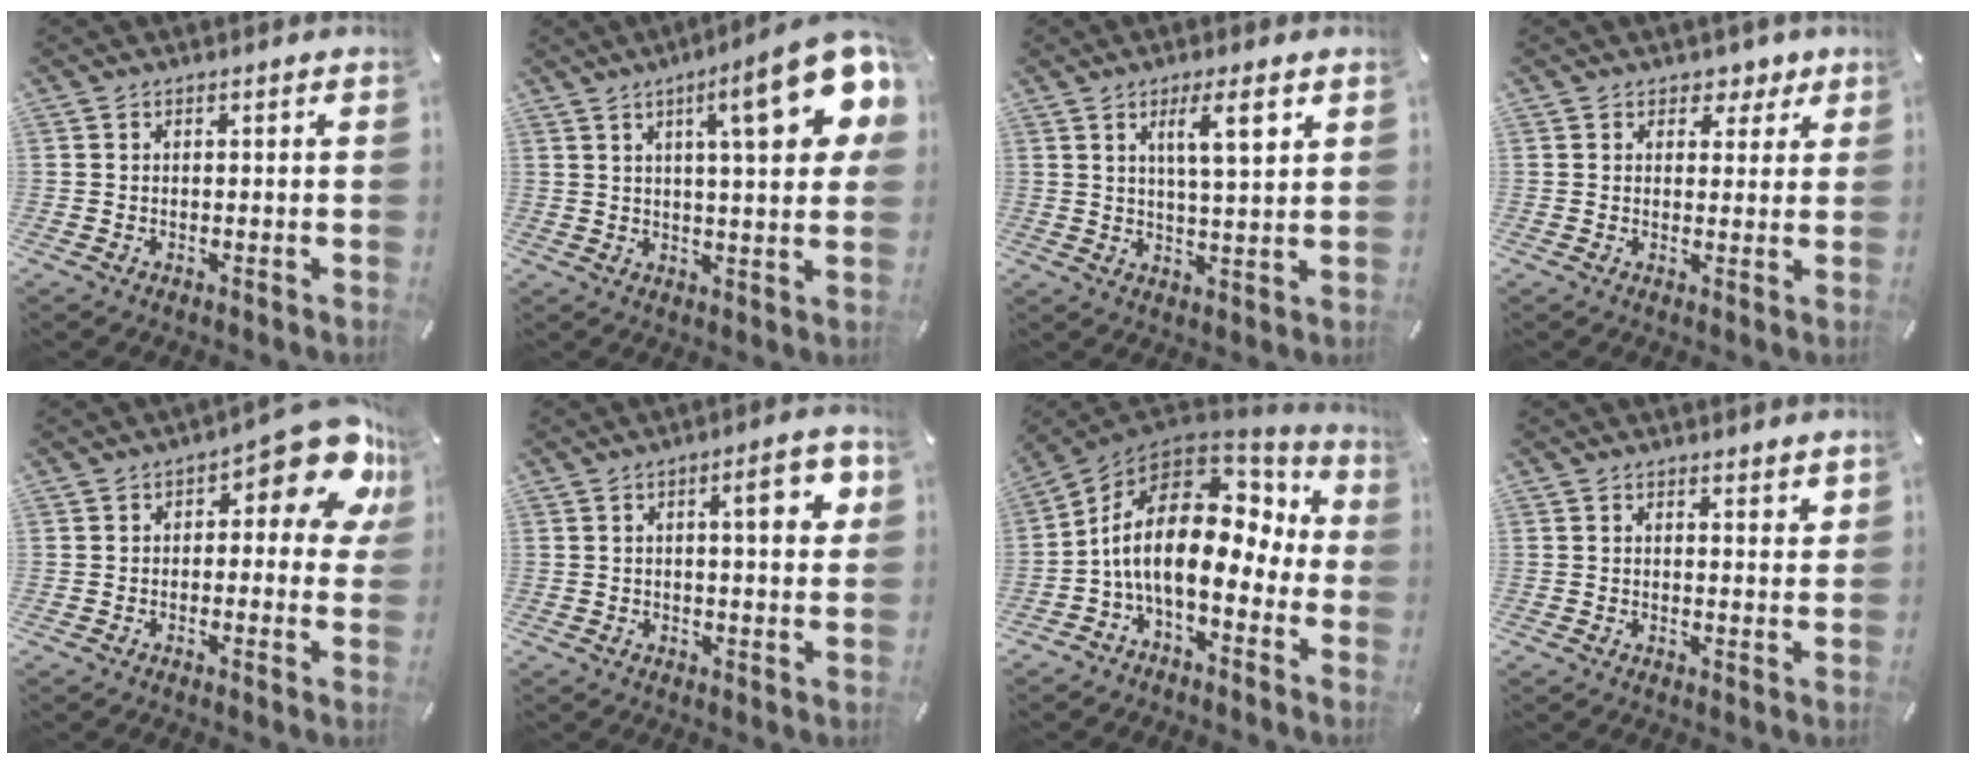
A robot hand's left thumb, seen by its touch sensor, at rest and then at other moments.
{"total": 19.4, "force": [7.8, 4.6, 17.1], "torque": [-0.245, -0.036, 0.109]}
{"total": 8.3, "force": [4.0, 1.5, 7.2], "torque": [-0.117, -0.012, 0.058]}
{"total": 4.0, "force": [2.0, 3.3, 1.0], "torque": [0.008, -0.010, 0.027]}
{"total": 13.2, "force": [6.1, 5.3, 10.4], "torque": [-0.124, -0.054, 0.101]}
{"total": 8.4, "force": [2.9, 2.2, 7.6], "torque": [-0.109, -0.009, 0.038]}
{"total": 17.2, "force": [0.9, 8.9, 14.7], "torque": [-0.294, -0.024, 0.011]}
{"total": 2.0, "force": [1.9, 0.6, 0.5], "torque": [-0.005, -0.012, 0.033]}